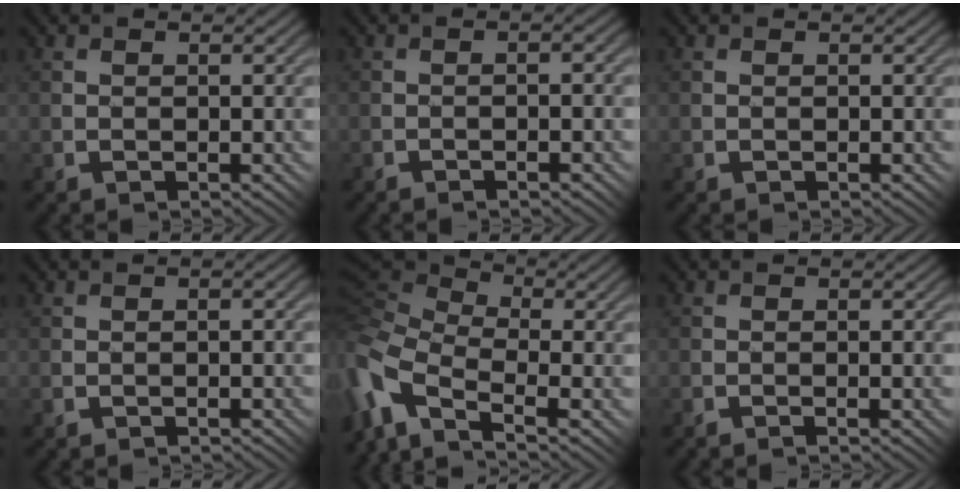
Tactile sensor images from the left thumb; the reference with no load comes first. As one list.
[{"total": 2.7, "force": [-1.4, 0.6, 2.3], "torque": [-0.028, 0.007, -0.016]}, {"total": 0.0}, {"total": 0.7, "force": [-0.6, 0.1, 0.2], "torque": [-0.003, 0.004, -0.012]}, {"total": 11.1, "force": [-5.5, 4.8, 8.4], "torque": [-0.227, -0.010, -0.101]}, {"total": 1.1, "force": [-1.0, -0.3, 0.5], "torque": [-0.008, 0.008, -0.020]}]